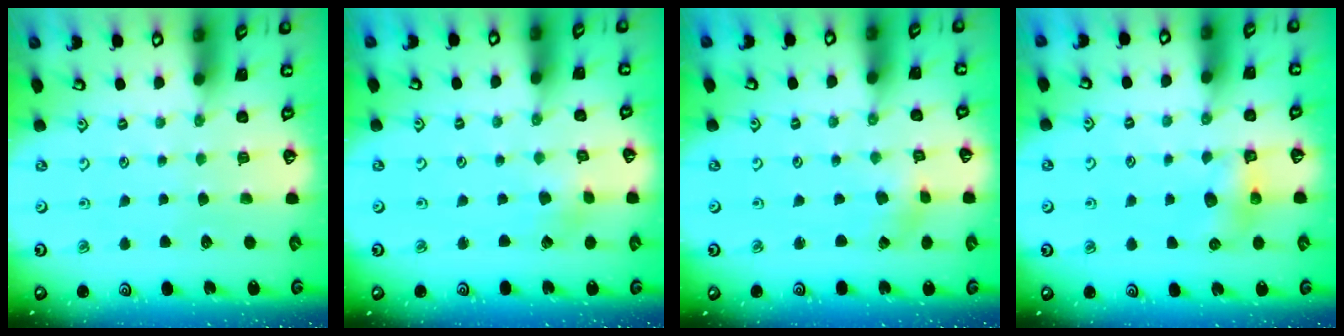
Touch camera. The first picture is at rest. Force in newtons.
{"total": 1.2, "press": 1.2, "slide": 0.1}
{"total": 0.5, "press": 0.5, "slide": 0.2}
{"total": 7.5, "press": 7.4, "slide": 0.9}